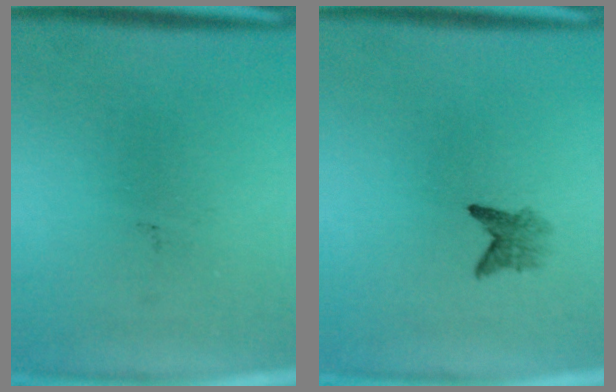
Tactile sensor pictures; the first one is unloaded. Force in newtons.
{"total": 2.0}